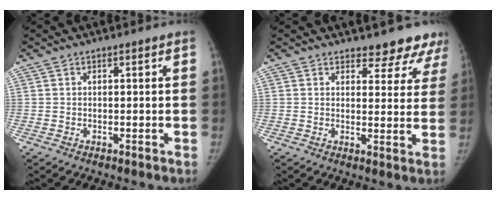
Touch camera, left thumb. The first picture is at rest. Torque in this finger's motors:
{"motor_torque": [0.03, 0.10, 0.73, -0.25, -0.06]}